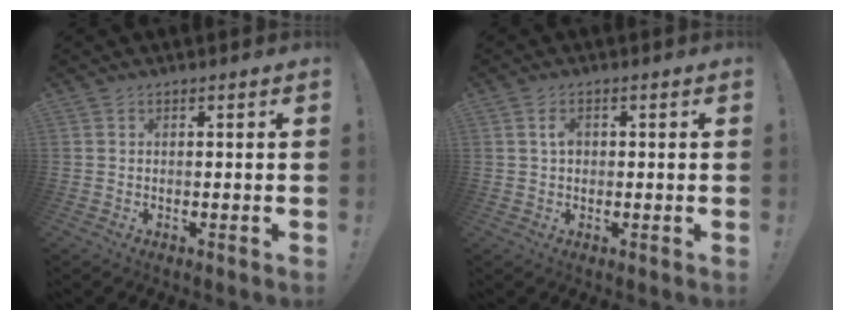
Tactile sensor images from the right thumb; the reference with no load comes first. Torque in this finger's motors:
{"motor_torque": [0.06, 0.13, -0.19, 0.21, 0.05]}